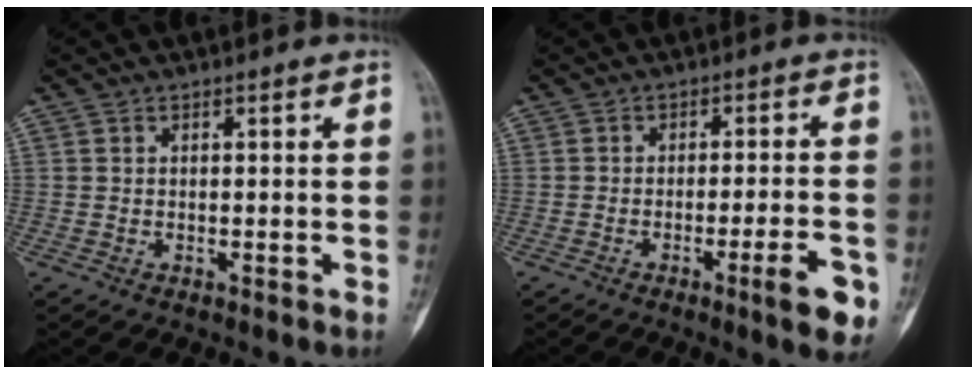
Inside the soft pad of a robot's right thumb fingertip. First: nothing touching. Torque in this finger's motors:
{"motor_torque": [-0.25, 0.48, 0.14, 0.42, 0.04]}